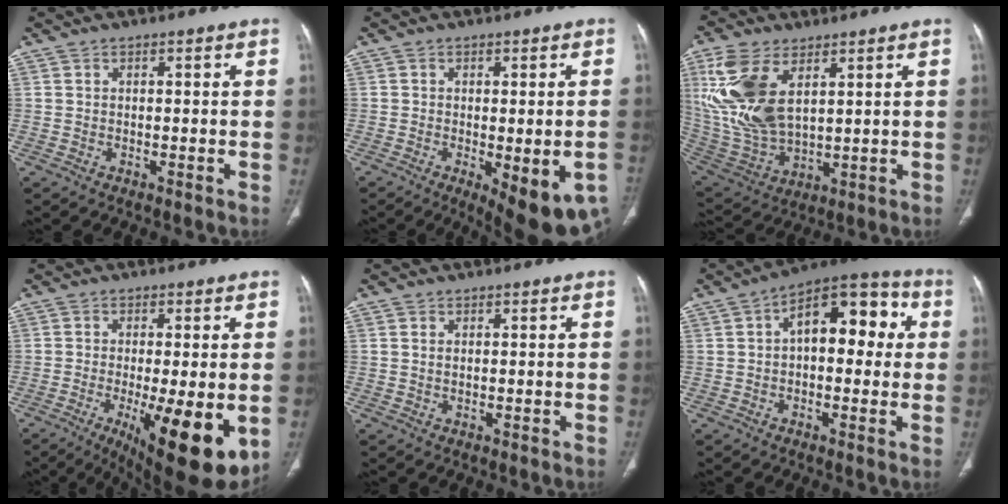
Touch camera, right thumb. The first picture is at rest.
{"total": 12.4, "force": [-5.1, 4.3, 10.5], "torque": [-0.120, -0.003, -0.057]}
{"total": 16.8, "force": [5.9, 9.0, 12.9], "torque": [-0.280, -0.019, 0.129]}
{"total": 15.7, "force": [-4.4, 4.5, 14.4], "torque": [-0.184, -0.025, -0.049]}
{"total": 0.9, "force": [0.3, 0.4, 0.7], "torque": [-0.019, 0.000, 0.008]}
{"total": 14.4, "force": [2.3, 7.7, 11.9], "torque": [-0.134, 0.040, 0.025]}